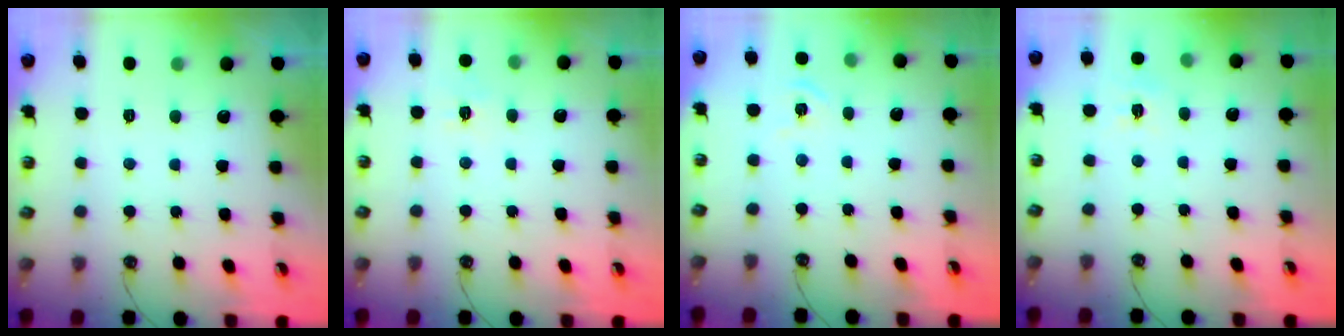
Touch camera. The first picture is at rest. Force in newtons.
{"total": 6.6, "press": 6.6, "slide": 0.5}
{"total": 7.3, "press": 7.2, "slide": 0.7}
{"total": 5.5, "press": 5.5, "slide": 0.6}